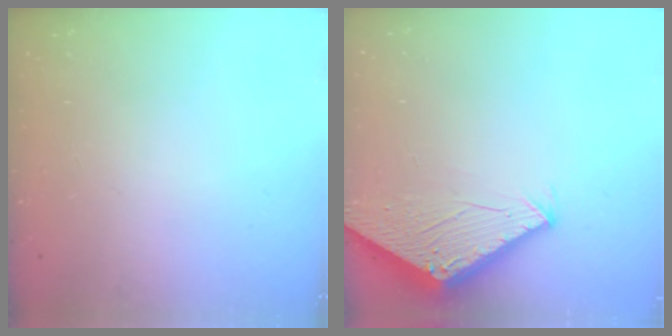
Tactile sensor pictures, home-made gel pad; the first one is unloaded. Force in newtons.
{"total": 2.9, "press": 2.9, "slide": 0.2}